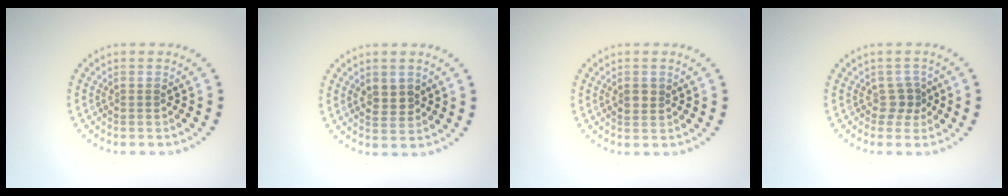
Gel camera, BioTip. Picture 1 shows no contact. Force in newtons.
{"total": 1.5, "press": 1.4, "slide": 0.5}
{"total": 1.3, "press": 1.2, "slide": 0.3}
{"total": 1.7, "press": 1.1, "slide": 1.2}